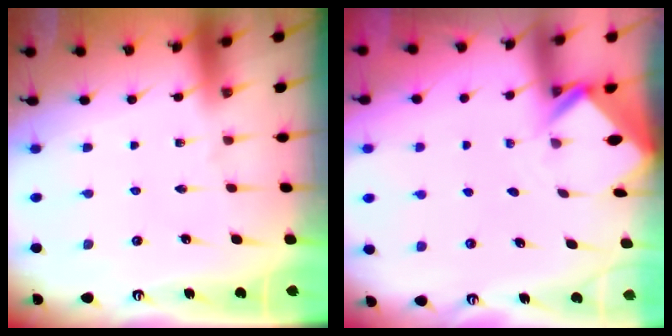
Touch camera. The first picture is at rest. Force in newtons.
{"total": 2.4, "press": 2.4, "slide": 0.2}